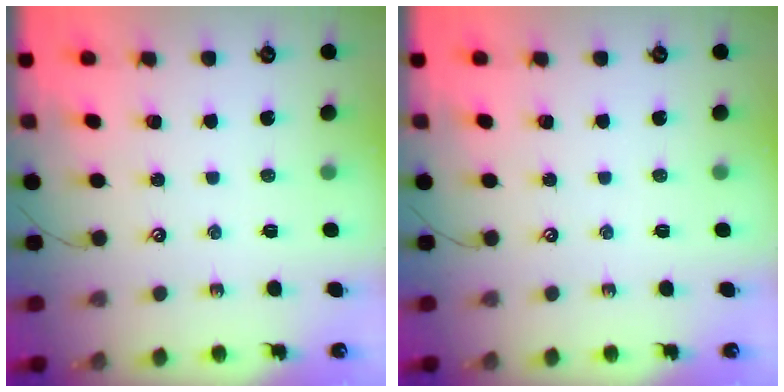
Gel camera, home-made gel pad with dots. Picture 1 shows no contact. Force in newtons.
{"total": 0.0}